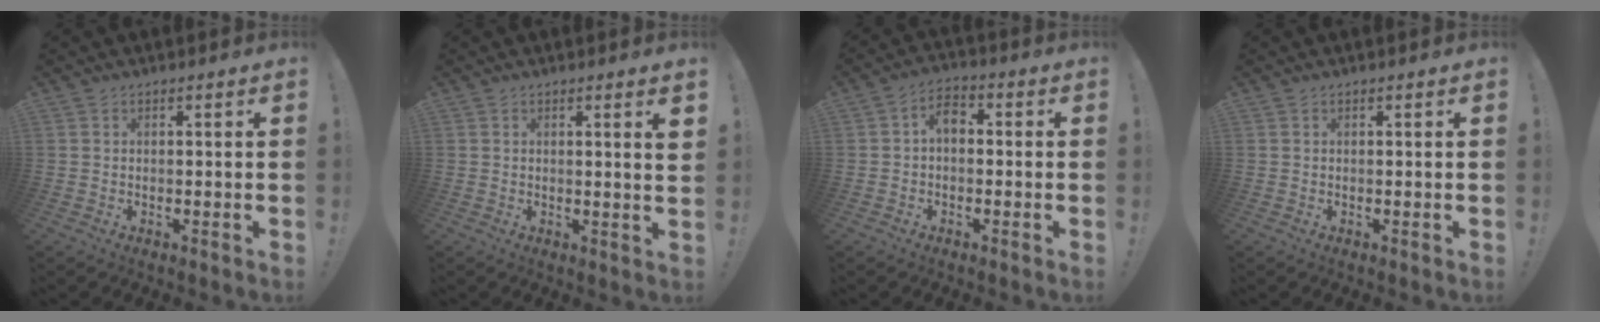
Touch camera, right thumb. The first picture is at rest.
{"total": 3.3, "force": [1.2, -0.2, 3.1], "torque": [-0.042, -0.010, 0.016]}
{"total": 4.8, "force": [-0.2, 3.0, 3.7], "torque": [-0.072, 0.012, -0.001]}
{"total": 0.0}